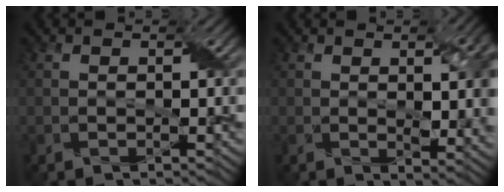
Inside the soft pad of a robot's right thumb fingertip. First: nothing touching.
{"total": 6.2, "force": [1.1, 2.2, 5.7], "torque": [-0.084, -0.007, 0.026]}